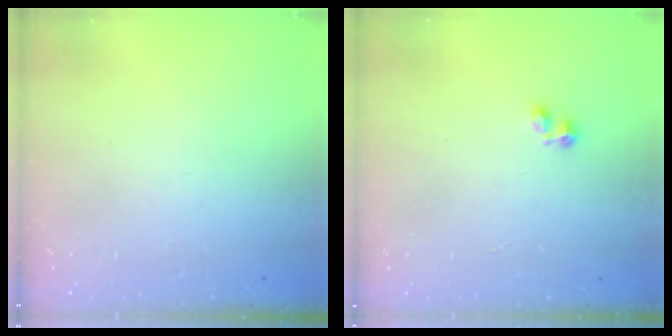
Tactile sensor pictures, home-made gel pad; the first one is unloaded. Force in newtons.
{"total": 1.7, "press": 1.7, "slide": 0.5}